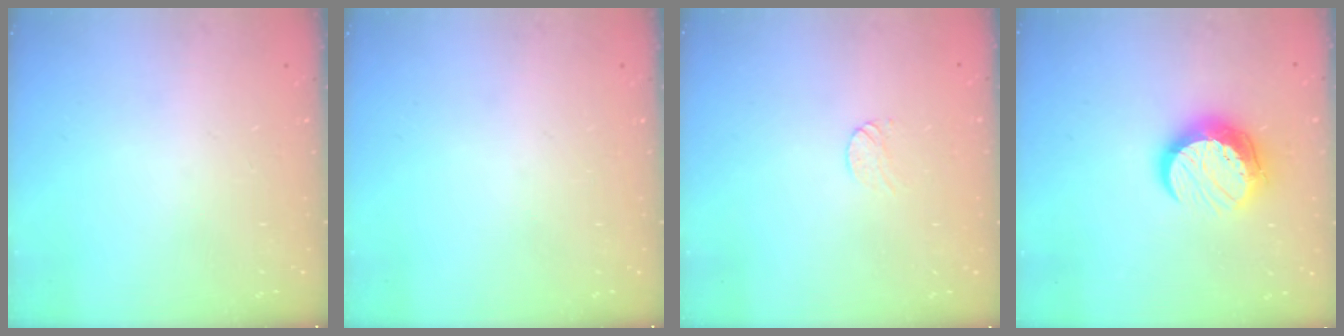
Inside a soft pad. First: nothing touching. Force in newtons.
{"total": 0.0}
{"total": 4.5, "press": 4.5, "slide": 0.4}
{"total": 11.5, "press": 11.5, "slide": 0.8}